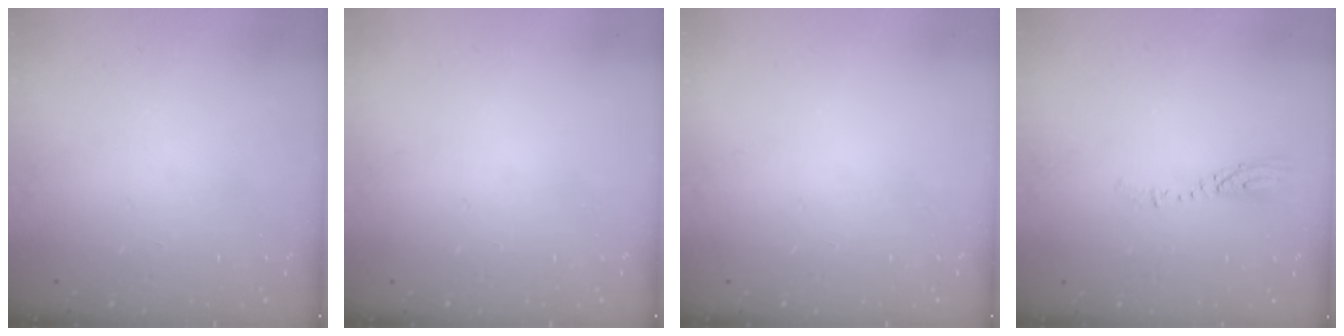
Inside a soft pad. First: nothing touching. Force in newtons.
{"total": 0.0}
{"total": 0.0}
{"total": 3.6, "press": 3.5, "slide": 0.5}